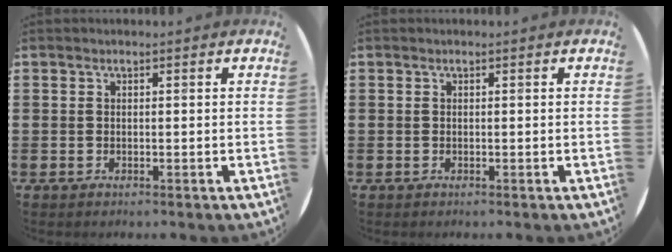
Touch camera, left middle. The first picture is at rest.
{"total": 0.0}